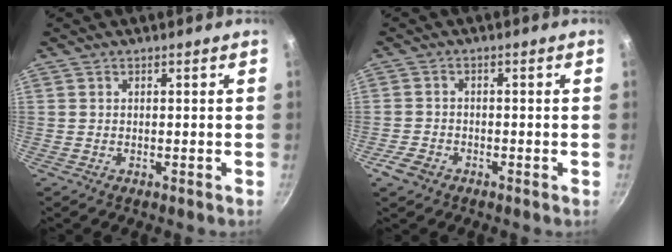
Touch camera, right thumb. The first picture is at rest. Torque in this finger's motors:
{"motor_torque": [1.39, 0.59, -0.24, 0.00, 0.07]}